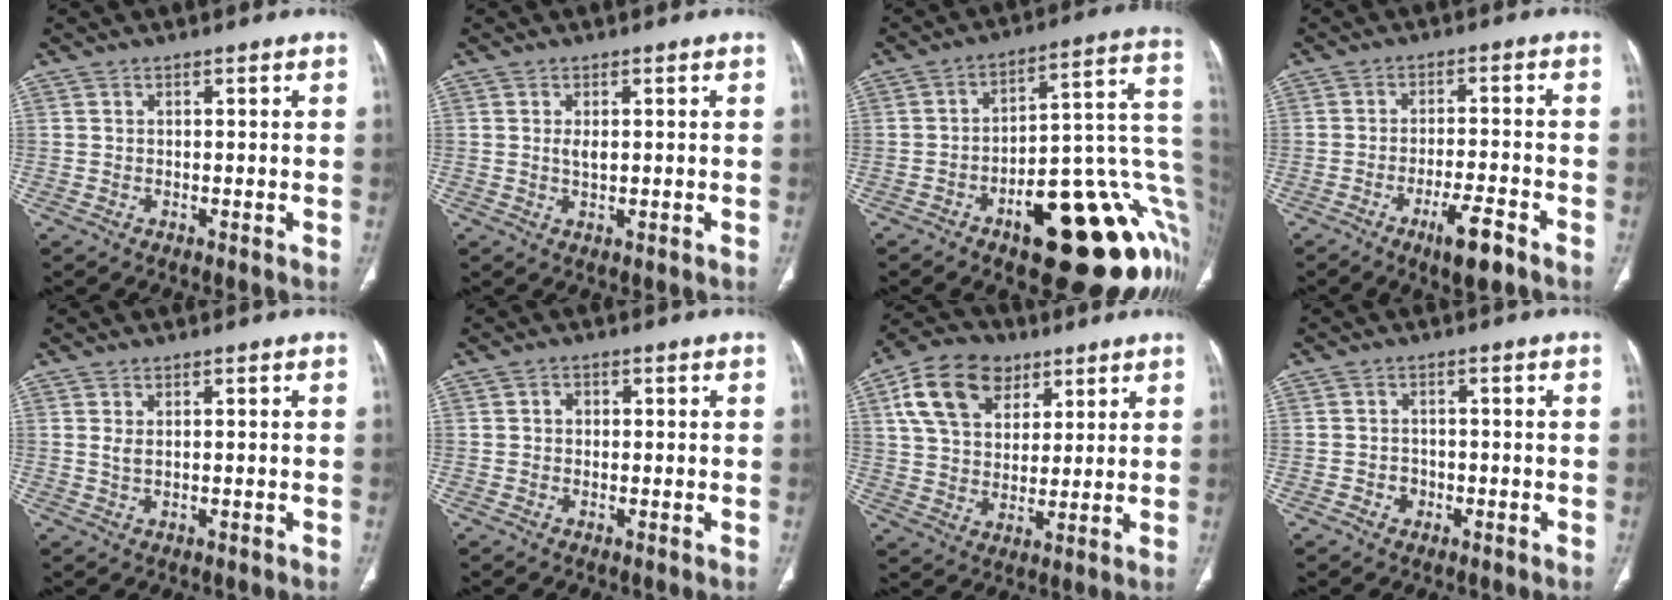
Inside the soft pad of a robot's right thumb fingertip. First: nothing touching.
{"total": 2.0, "force": [0.2, 0.9, 1.8], "torque": [-0.037, -0.003, 0.006]}
{"total": 26.2, "force": [-7.8, 9.6, 23.1], "torque": [-0.206, 0.058, -0.097]}
{"total": 7.1, "force": [-4.4, 1.5, 5.4], "torque": [-0.092, 0.018, -0.069]}
{"total": 1.4, "force": [0.3, 0.5, 1.3], "torque": [-0.030, -0.002, 0.009]}
{"total": 1.5, "force": [0.2, 1.4, 0.6], "torque": [-0.001, 0.003, -0.001]}
{"total": 14.7, "force": [6.6, 10.1, 8.3], "torque": [-0.137, -0.007, 0.118]}
{"total": 2.3, "force": [-1.0, 2.0, 0.6], "torque": [0.001, 0.011, -0.017]}